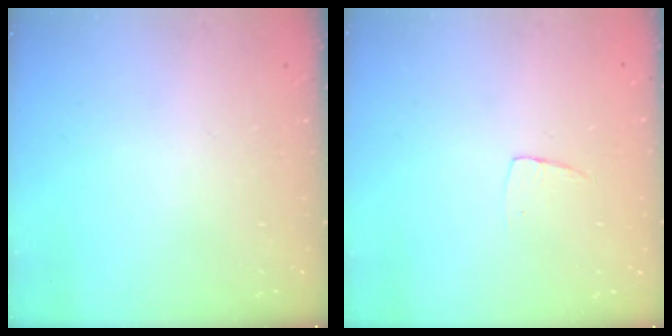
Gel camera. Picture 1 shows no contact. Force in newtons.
{"total": 3.5, "press": 3.5, "slide": 0.3}